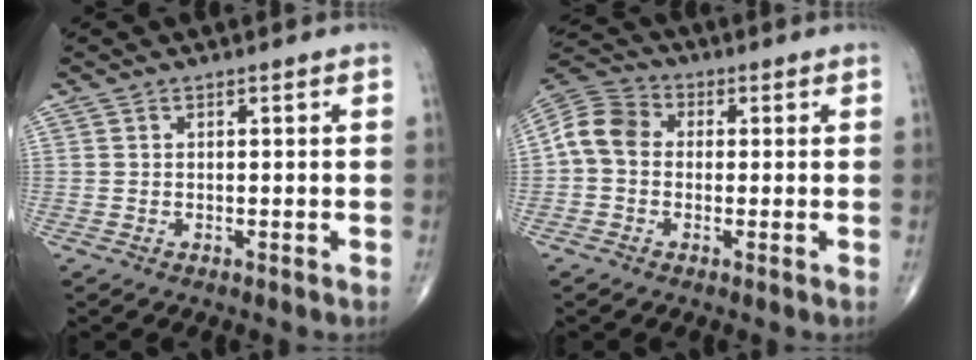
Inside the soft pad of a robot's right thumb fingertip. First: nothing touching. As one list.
[{"total": 8.1, "force": [-0.1, 6.5, 4.8], "torque": [-0.083, 0.027, -0.015]}]